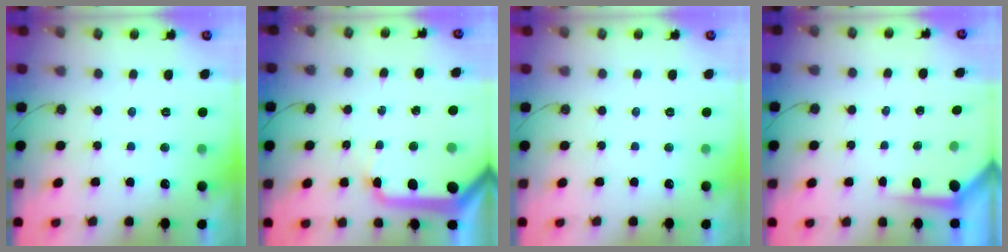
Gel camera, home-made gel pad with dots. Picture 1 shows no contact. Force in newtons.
{"total": 14.9, "press": 14.8, "slide": 2.1}
{"total": 0.0}
{"total": 3.6, "press": 3.6, "slide": 0.4}